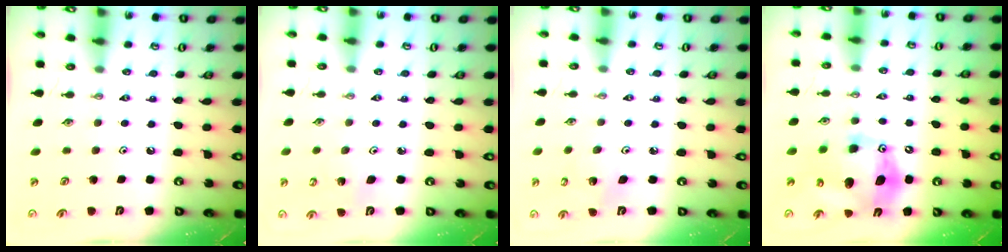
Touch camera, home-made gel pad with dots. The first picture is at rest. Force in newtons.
{"total": 4.4, "press": 4.1, "slide": 1.4}
{"total": 3.3, "press": 3.3, "slide": 0.2}
{"total": 15.2, "press": 15.0, "slide": 2.6}